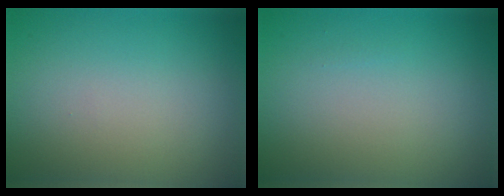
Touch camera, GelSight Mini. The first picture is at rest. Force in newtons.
{"total": 0.0}